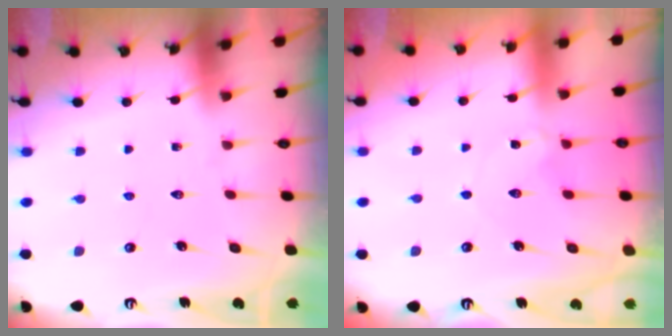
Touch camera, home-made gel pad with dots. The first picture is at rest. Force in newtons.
{"total": 0.6, "press": 0.6, "slide": 0.2}